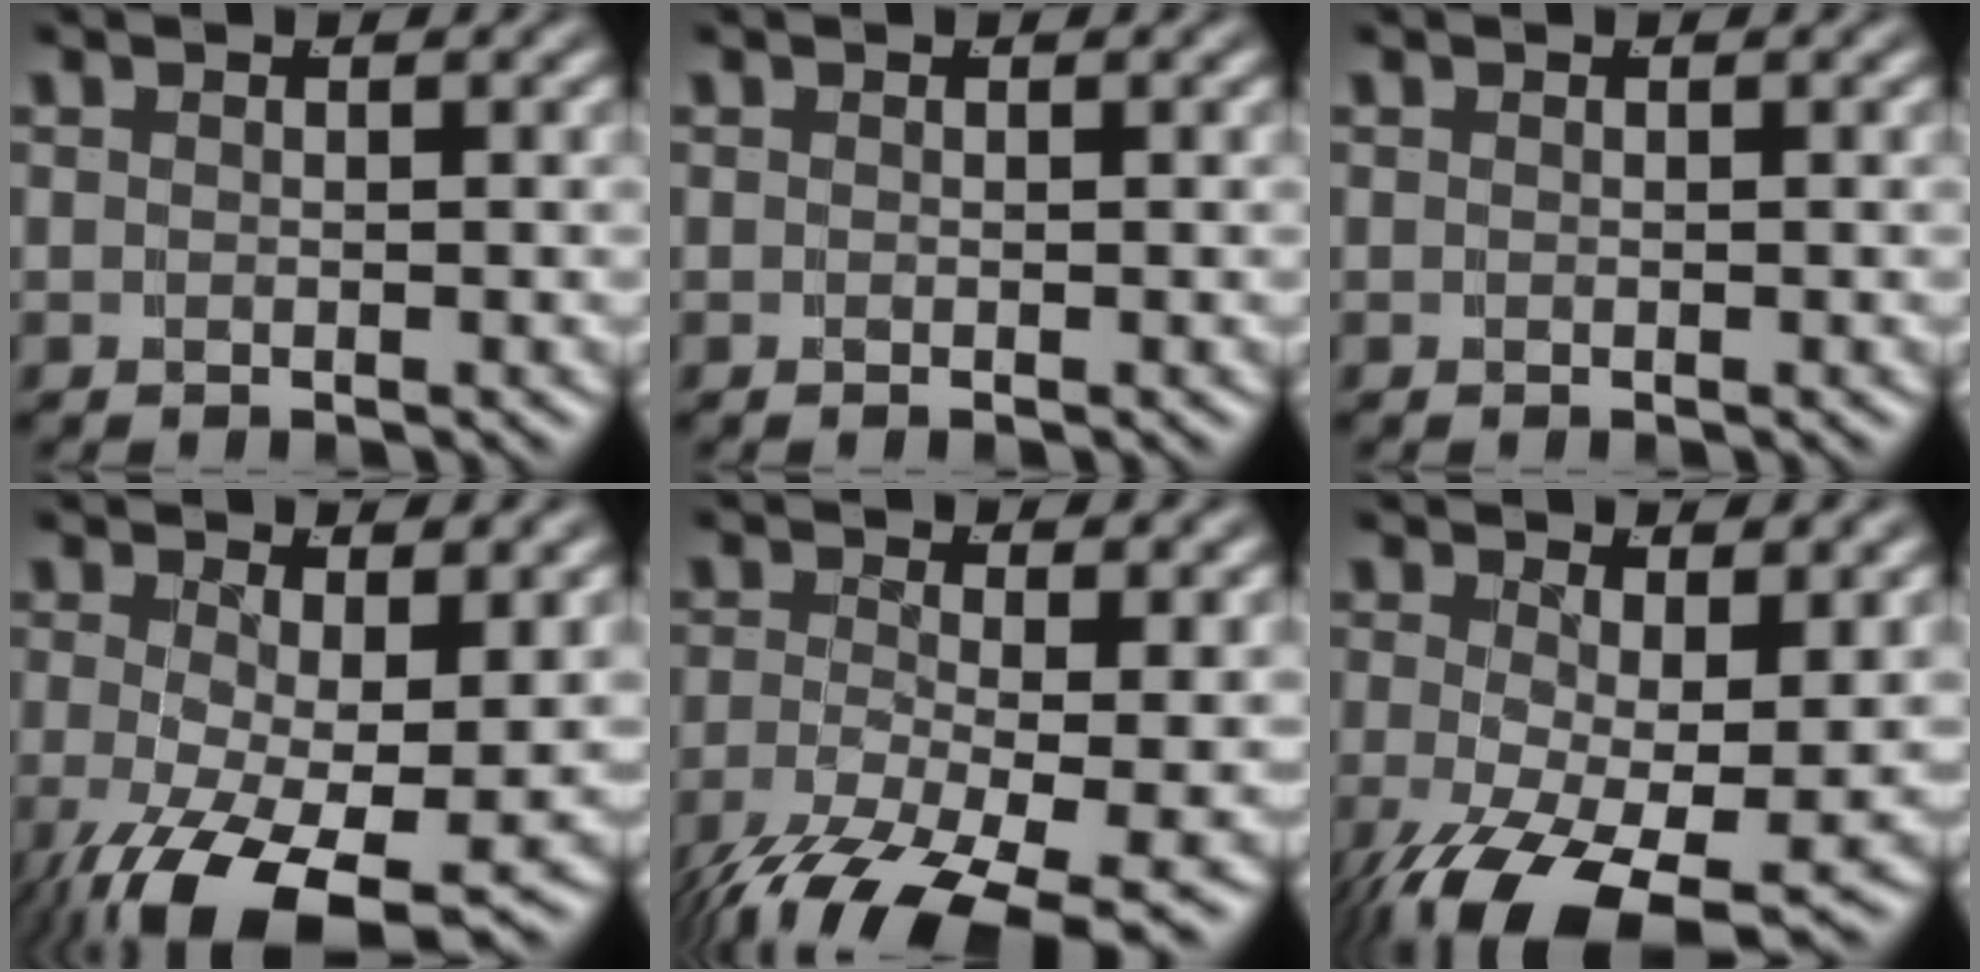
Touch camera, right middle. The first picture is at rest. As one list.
[{"total": 0.0}, {"total": 0.0}, {"total": 8.0, "force": [-4.3, 3.1, 6.0], "torque": [-0.127, -0.061, -0.040]}, {"total": 8.8, "force": [-5.7, 3.2, 5.8], "torque": [-0.109, -0.046, -0.065]}, {"total": 7.4, "force": [-3.9, 2.9, 5.5], "torque": [-0.116, -0.057, -0.034]}]